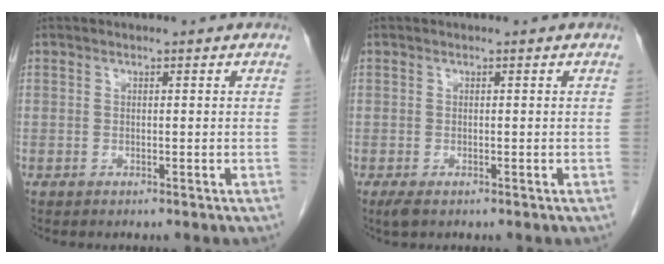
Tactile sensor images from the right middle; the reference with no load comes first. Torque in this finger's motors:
{"motor_torque": [0.40, -0.20, 0.00, 0.02]}